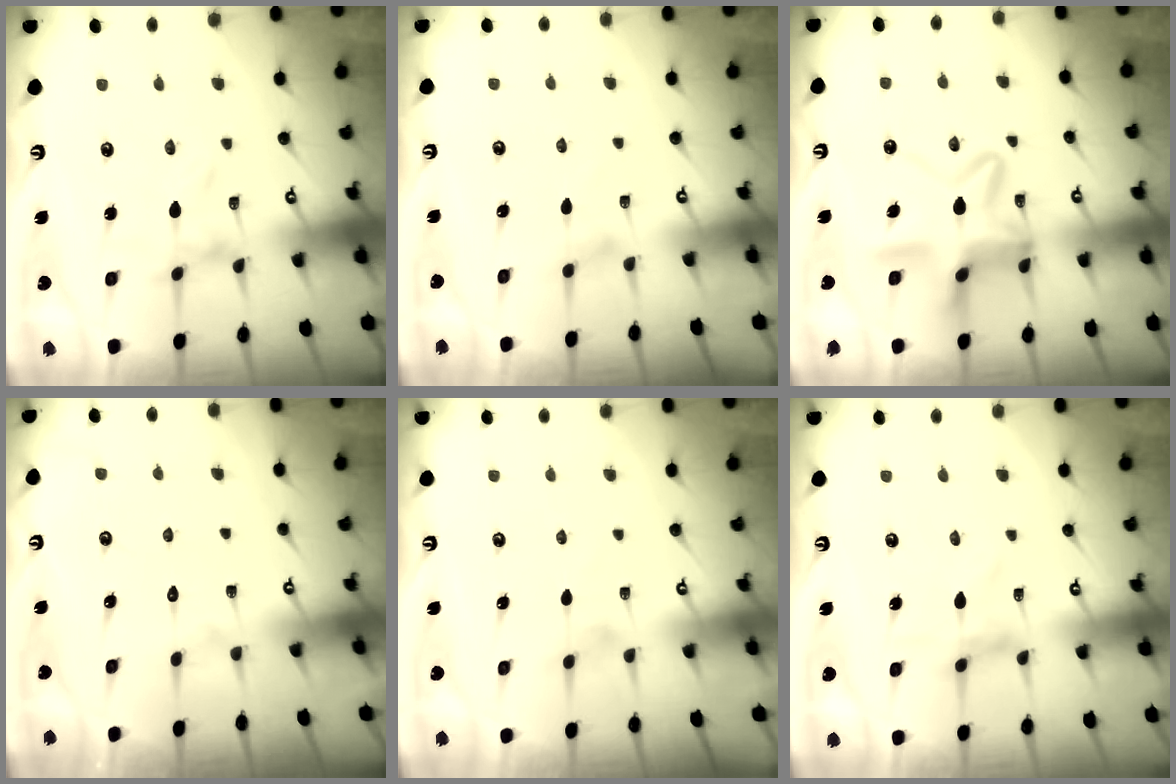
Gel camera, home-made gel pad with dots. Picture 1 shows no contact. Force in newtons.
{"total": 0.0}
{"total": 14.3, "press": 14.2, "slide": 1.4}
{"total": 1.6, "press": 1.6, "slide": 0.2}
{"total": 1.3, "press": 1.3, "slide": 0.3}
{"total": 4.1, "press": 4.1, "slide": 0.3}